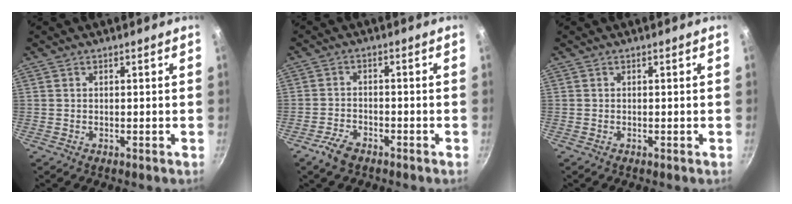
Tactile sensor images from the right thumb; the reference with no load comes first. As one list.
[{"total": 4.5, "force": [-3.2, 2.0, 2.4], "torque": [-0.050, 0.022, -0.062]}, {"total": 0.0}]